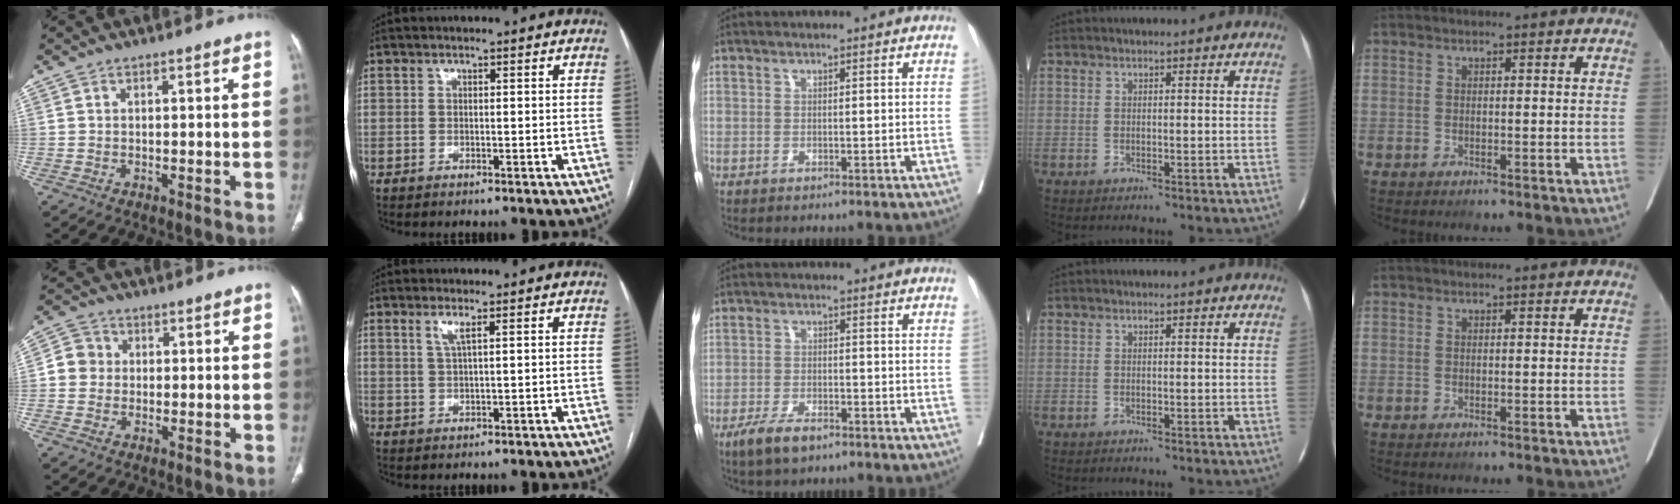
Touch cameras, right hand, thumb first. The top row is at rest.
{"thumb": {"total": 4.8, "force": [0.1, 4.6, 1.5], "torque": [-0.009, 0.010, -0.007]}, "index": {"total": 2.1, "force": [1.0, -0.1, 1.8], "torque": [-0.044, -0.001, 0.022]}, "middle": {"total": 4.9, "force": [-3.4, 1.6, 3.1], "torque": [-0.065, -0.005, -0.059]}}